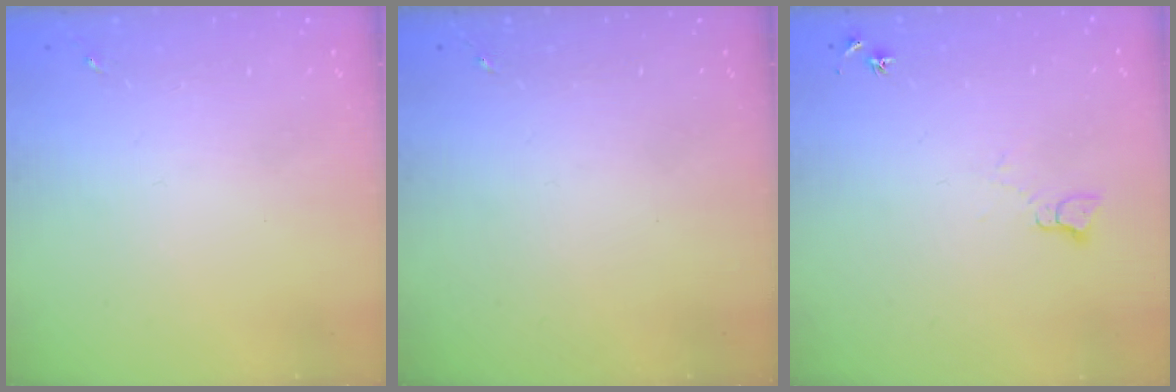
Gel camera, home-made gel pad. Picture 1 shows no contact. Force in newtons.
{"total": 0.0}
{"total": 5.4, "press": 5.3, "slide": 0.7}